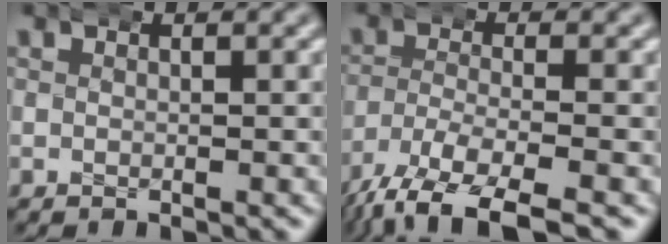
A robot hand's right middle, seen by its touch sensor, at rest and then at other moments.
{"total": 7.9, "force": [-5.3, 3.1, 5.0], "torque": [-0.101, -0.035, -0.066]}